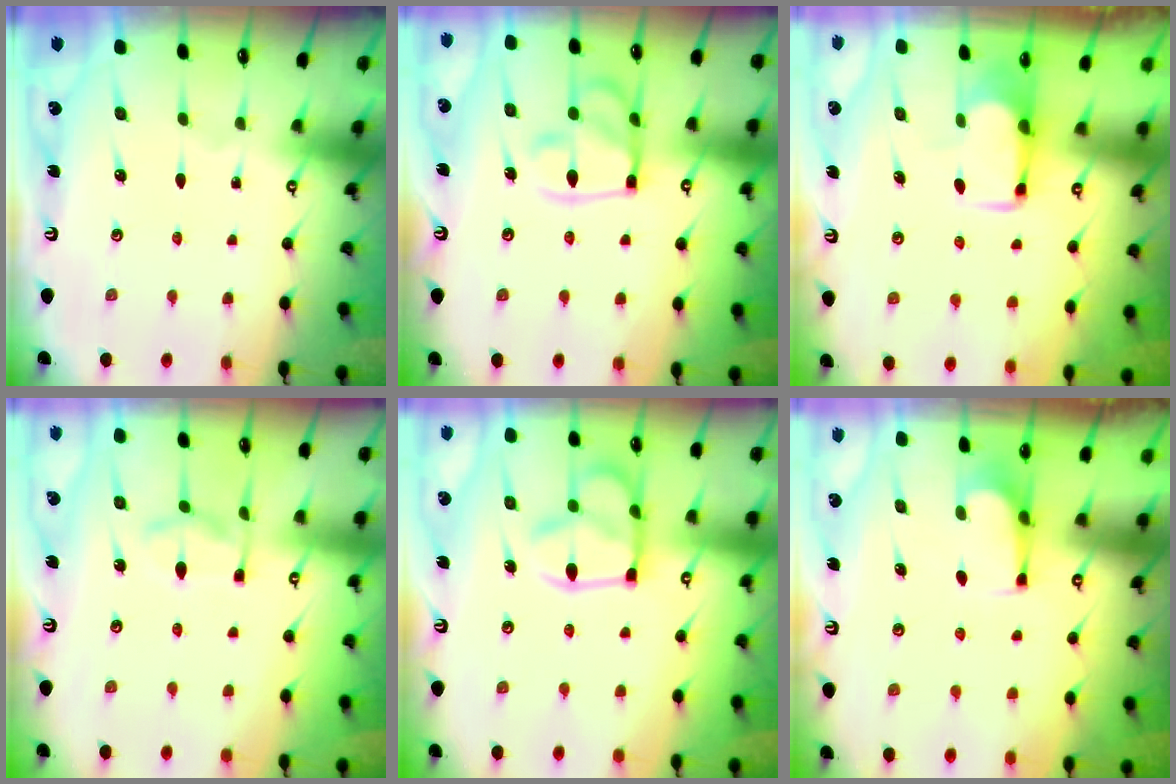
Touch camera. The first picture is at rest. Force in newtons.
{"total": 13.3, "press": 13.2, "slide": 1.5}
{"total": 1.9, "press": 1.8, "slide": 0.7}
{"total": 3.4, "press": 3.3, "slide": 1.0}
{"total": 13.7, "press": 13.6, "slide": 1.3}
{"total": 1.4, "press": 1.4, "slide": 0.4}